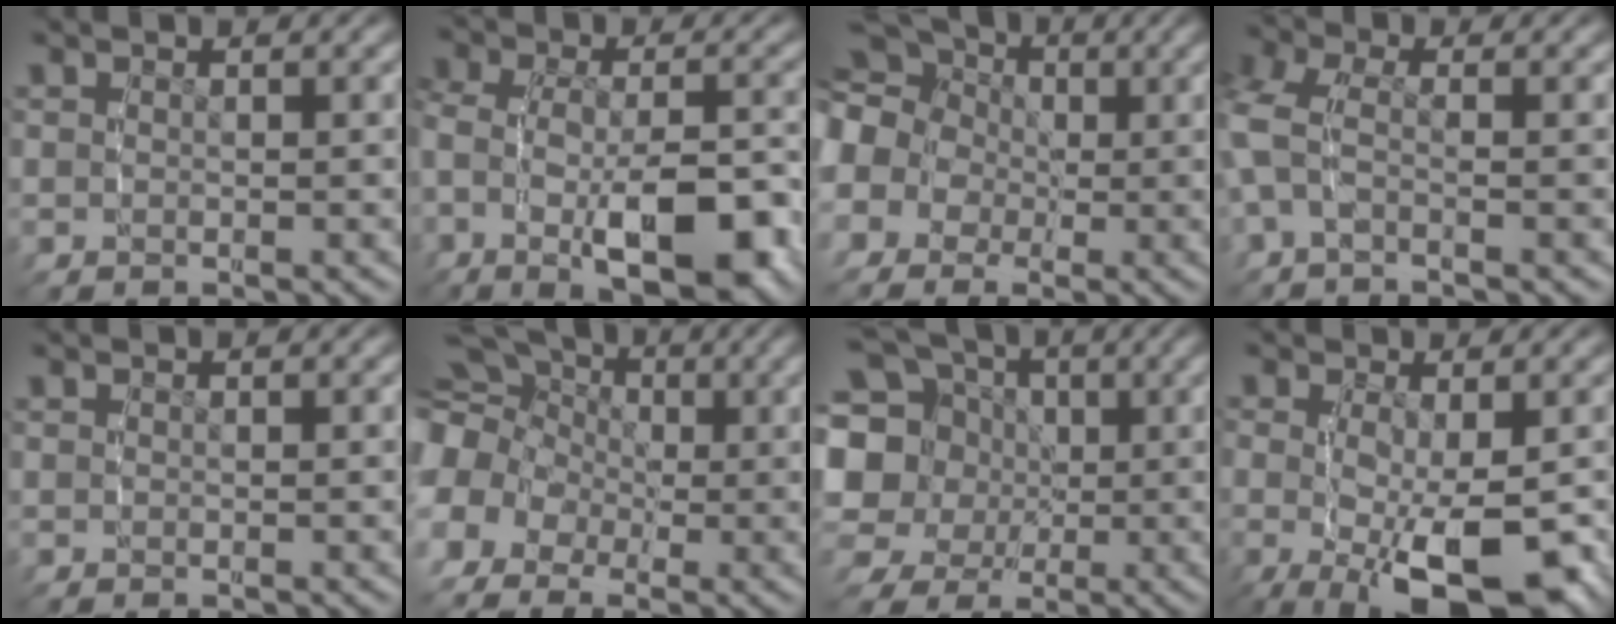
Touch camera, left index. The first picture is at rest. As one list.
[{"total": 8.2, "force": [-2.1, 4.2, 6.8], "torque": [-0.131, -0.023, -0.031]}, {"total": 13.6, "force": [2.0, 12.0, 6.1], "torque": [-0.136, -0.001, 0.006]}, {"total": 3.0, "force": [-0.4, 1.7, 2.4], "torque": [-0.067, -0.011, -0.002]}, {"total": 0.0}, {"total": 12.3, "force": [1.7, 10.8, 5.6], "torque": [-0.132, -0.010, 0.013]}, {"total": 13.2, "force": [3.0, 11.2, 6.2], "torque": [-0.139, -0.017, 0.041]}, {"total": 8.2, "force": [-3.4, 3.3, 6.7], "torque": [-0.113, -0.038, -0.035]}]